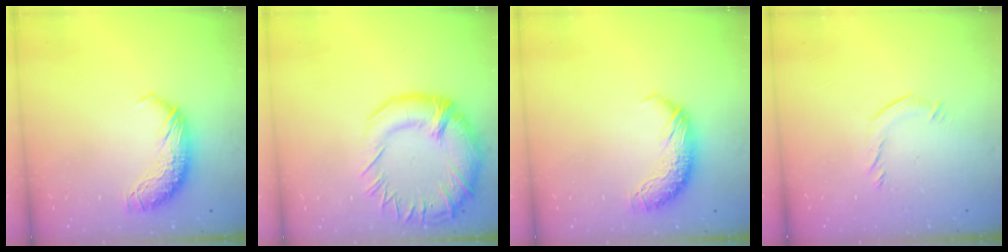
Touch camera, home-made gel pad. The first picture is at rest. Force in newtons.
{"total": 9.5, "press": 9.1, "slide": 3.0}
{"total": 0.0}
{"total": 5.2, "press": 5.0, "slide": 1.4}